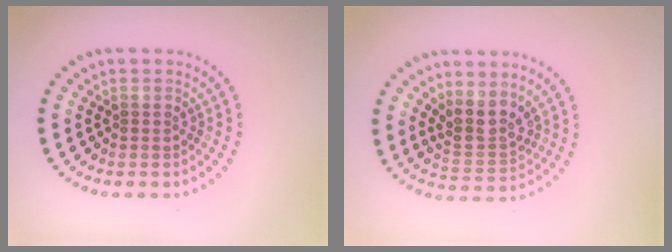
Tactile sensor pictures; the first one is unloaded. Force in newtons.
{"total": 3.2, "press": 2.7, "slide": 1.7}